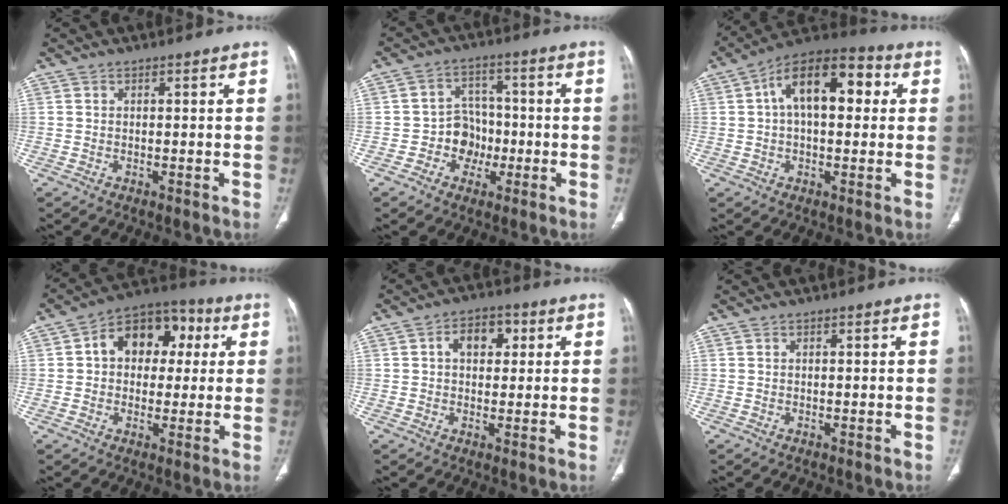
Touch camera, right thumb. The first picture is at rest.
{"total": 7.2, "force": [-2.0, 6.3, 2.9], "torque": [-0.003, 0.027, -0.039]}
{"total": 15.8, "force": [3.4, 8.4, 12.9], "torque": [-0.184, 0.036, 0.045]}
{"total": 13.4, "force": [2.7, 9.9, 8.7], "torque": [-0.084, 0.026, 0.030]}
{"total": 6.6, "force": [1.7, 4.7, 4.4], "torque": [-0.041, 0.009, 0.020]}
{"total": 0.0}